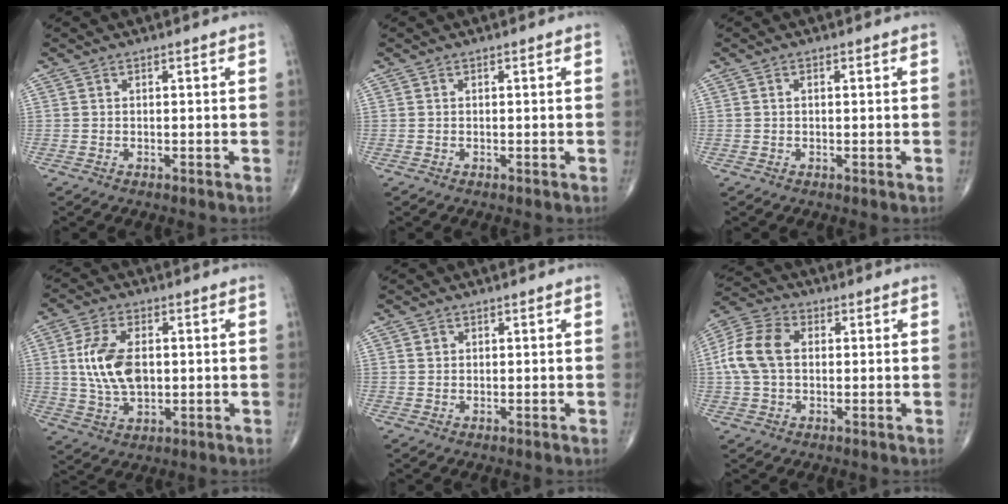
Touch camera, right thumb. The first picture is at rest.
{"total": 0.0}
{"total": 0.6, "force": [0.1, 0.4, 0.5], "torque": [-0.011, 0.002, 0.002]}
{"total": 11.4, "force": [1.0, 6.6, 9.2], "torque": [-0.175, -0.003, 0.022]}
{"total": 1.2, "force": [0.5, 1.0, 0.4], "torque": [-0.001, -0.001, 0.007]}
{"total": 10.6, "force": [0.9, 7.4, 7.6], "torque": [-0.157, 0.025, 0.011]}